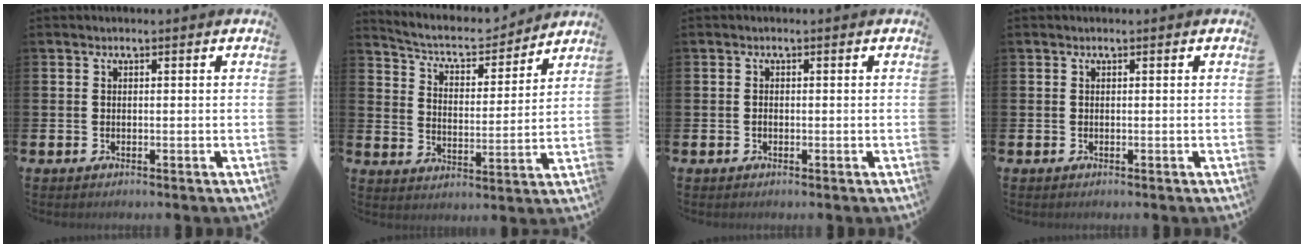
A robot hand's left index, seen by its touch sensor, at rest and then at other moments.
{"total": 6.4, "force": [5.9, 1.8, 1.5], "torque": [-0.059, -0.046, 0.098]}
{"total": 0.5, "force": [-0.3, 0.4, 0.2], "torque": [0.000, 0.000, -0.008]}
{"total": 0.0}